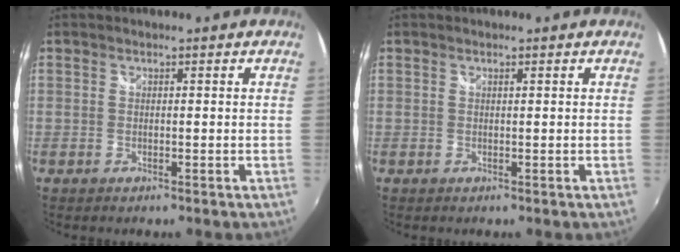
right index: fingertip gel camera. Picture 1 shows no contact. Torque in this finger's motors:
{"motor_torque": [-0.19, -0.01, 0.00, -0.01]}